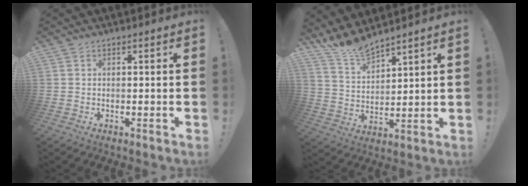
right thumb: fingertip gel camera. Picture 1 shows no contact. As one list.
[{"total": 9.2, "force": [8.8, 1.4, 2.3], "torque": [-0.064, -0.060, 0.166]}]